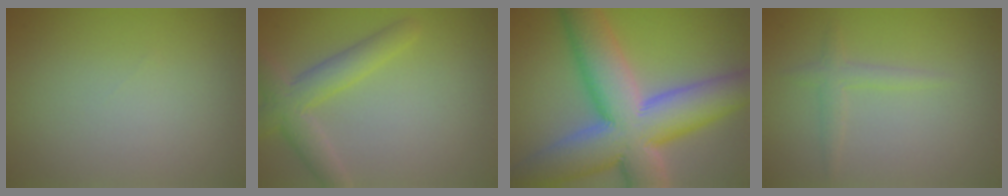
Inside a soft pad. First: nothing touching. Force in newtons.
{"total": 4.1, "press": 4.1, "slide": 0.2}
{"total": 15.0, "press": 14.9, "slide": 1.2}
{"total": 1.4, "press": 1.4, "slide": 0.1}